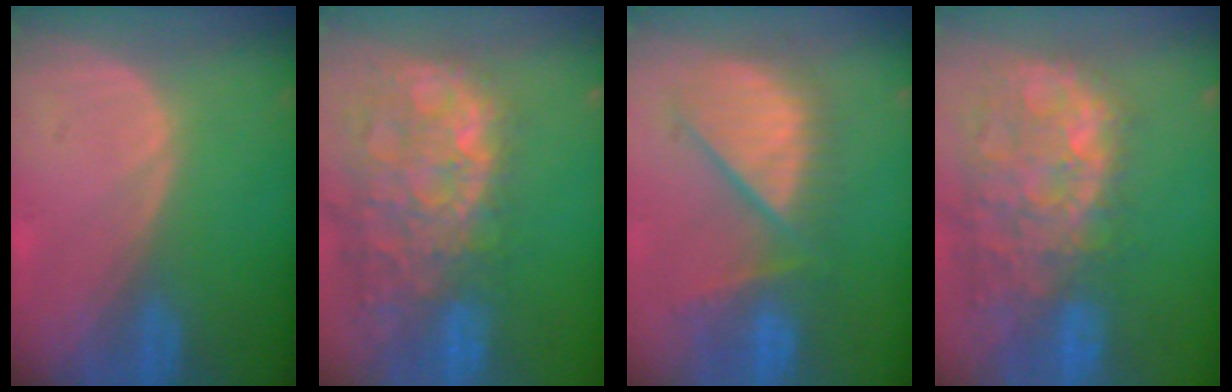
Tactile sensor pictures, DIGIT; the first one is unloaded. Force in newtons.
{"total": 15.0, "press": 12.1, "slide": 8.8}
{"total": 10.1, "press": 9.5, "slide": 3.5}
{"total": 14.6, "press": 11.8, "slide": 8.7}